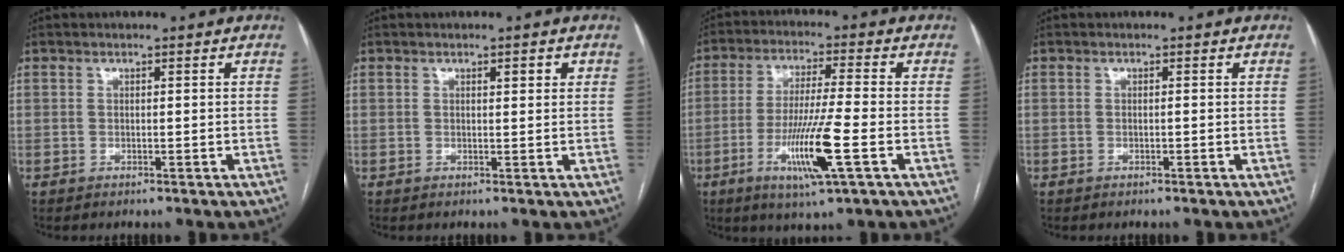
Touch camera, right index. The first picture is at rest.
{"total": 1.7, "force": [0.8, 0.5, 1.4], "torque": [-0.016, 0.000, 0.010]}
{"total": 11.3, "force": [-3.9, -0.1, 10.6], "torque": [-0.205, -0.018, -0.070]}
{"total": 0.0}